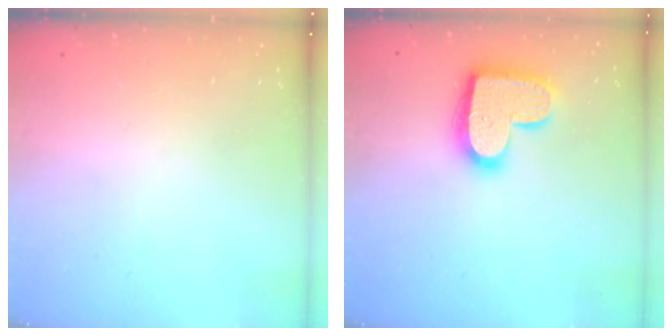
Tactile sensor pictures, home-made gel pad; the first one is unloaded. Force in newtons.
{"total": 17.0, "press": 17.0, "slide": 1.1}